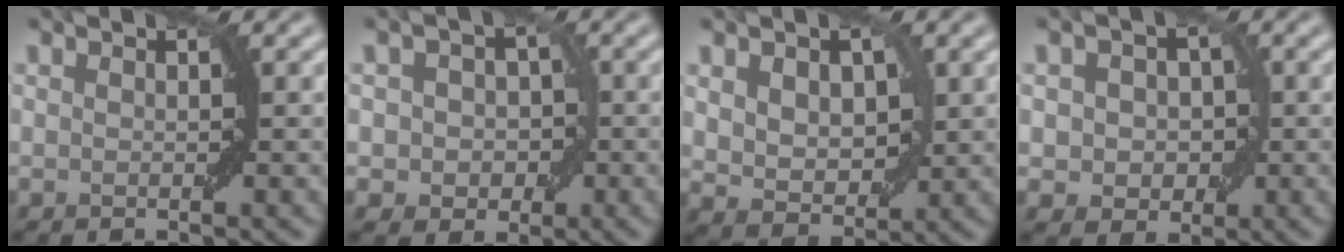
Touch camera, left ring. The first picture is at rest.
{"total": 3.4, "force": [-0.1, 3.0, 1.7], "torque": [-0.007, 0.009, -0.017]}
{"total": 4.7, "force": [1.0, 3.2, 3.3], "torque": [-0.057, -0.007, 0.024]}
{"total": 3.5, "force": [0.0, 2.9, 2.0], "torque": [-0.021, 0.002, -0.008]}